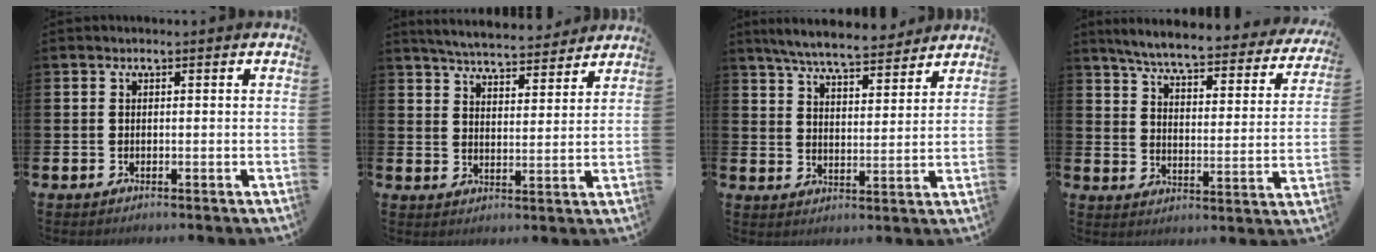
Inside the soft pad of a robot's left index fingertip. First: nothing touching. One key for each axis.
{"total": 5.6, "fx": 5.5, "fy": 0.5, "fz": 0.9, "tx": -0.031, "ty": -0.036, "tz": 0.097}
{"total": 6.7, "fx": 6.4, "fy": 0.8, "fz": 1.9, "tx": -0.053, "ty": -0.038, "tz": 0.111}
{"total": 6.0, "fx": 5.5, "fy": 0.5, "fz": 2.3, "tx": -0.064, "ty": -0.046, "tz": 0.087}